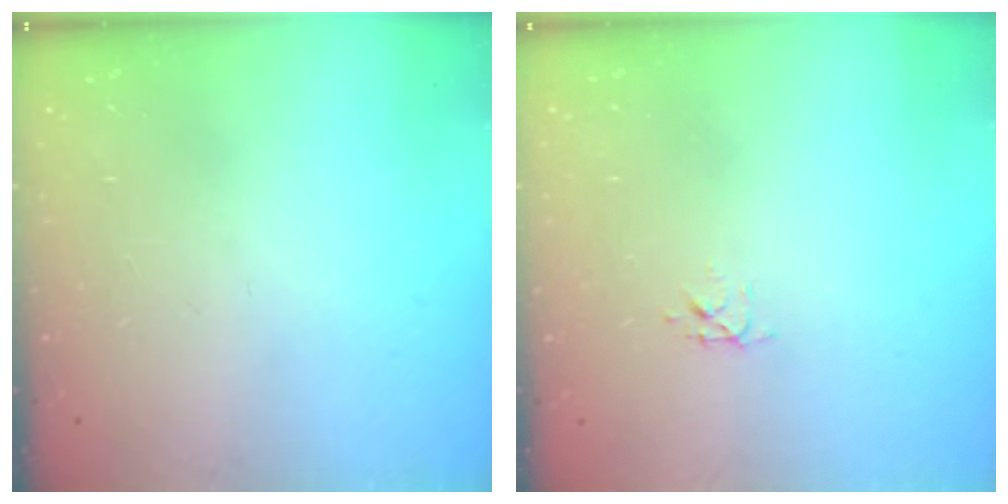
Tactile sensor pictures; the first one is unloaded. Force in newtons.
{"total": 3.2, "press": 3.2, "slide": 0.3}